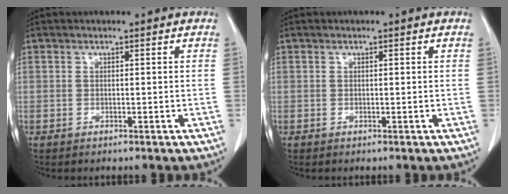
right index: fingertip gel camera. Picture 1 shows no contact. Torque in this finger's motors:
{"motor_torque": [-0.06, 0.03, -0.01, 0.01]}